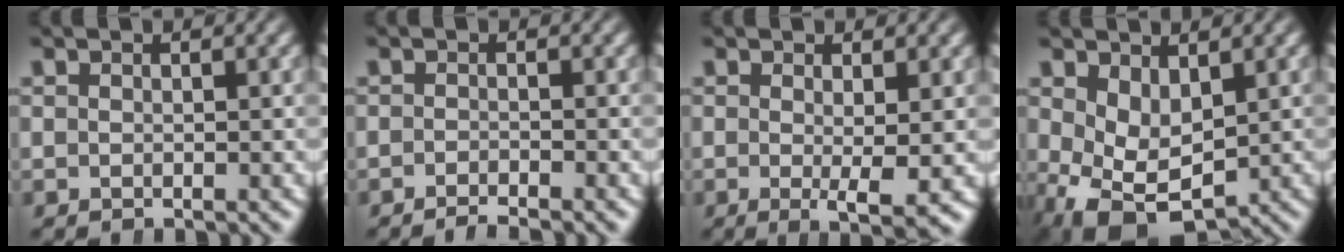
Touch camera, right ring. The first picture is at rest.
{"total": 1.8, "force": [-1.8, 0.0, 0.3], "torque": [-0.007, -0.006, -0.032]}
{"total": 3.7, "force": [-1.2, 0.5, 3.5], "torque": [-0.059, -0.029, -0.009]}
{"total": 7.9, "force": [-2.9, 5.6, 4.8], "torque": [-0.115, -0.062, -0.024]}